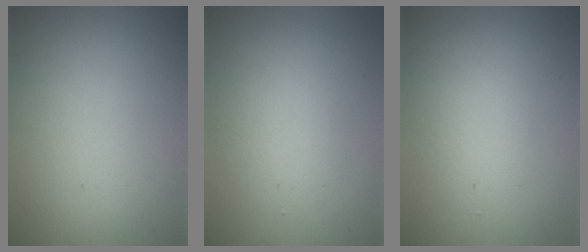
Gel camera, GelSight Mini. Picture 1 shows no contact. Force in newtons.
{"total": 2.3, "press": 2.3, "slide": 0.2}
{"total": 1.7, "press": 1.7, "slide": 0.2}